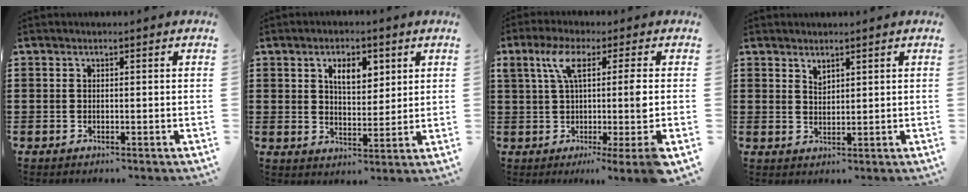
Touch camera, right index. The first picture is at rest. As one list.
[{"total": 5.1, "force": [2.4, 2.6, 3.7], "torque": [-0.066, 0.005, 0.037]}, {"total": 10.9, "force": [1.2, 0.5, 10.8], "torque": [-0.197, 0.003, 0.016]}, {"total": 1.5, "force": [1.4, 0.6, 0.3], "torque": [-0.009, 0.002, 0.026]}]